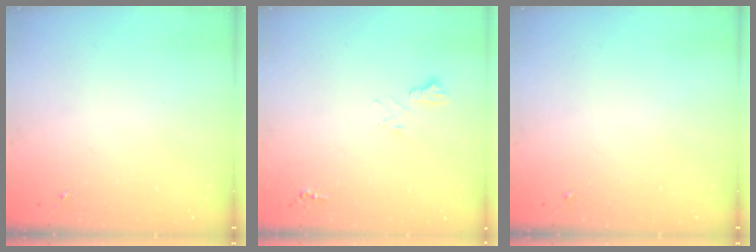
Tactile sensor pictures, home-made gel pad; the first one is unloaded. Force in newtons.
{"total": 5.8, "press": 5.8, "slide": 0.7}
{"total": 0.0}